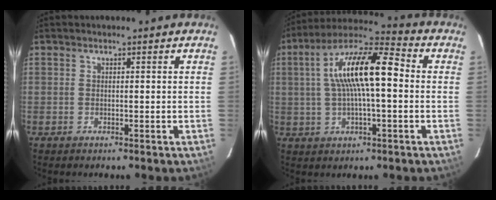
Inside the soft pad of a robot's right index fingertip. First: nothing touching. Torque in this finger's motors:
{"motor_torque": [1.27, -0.19, 1.06, 0.21]}